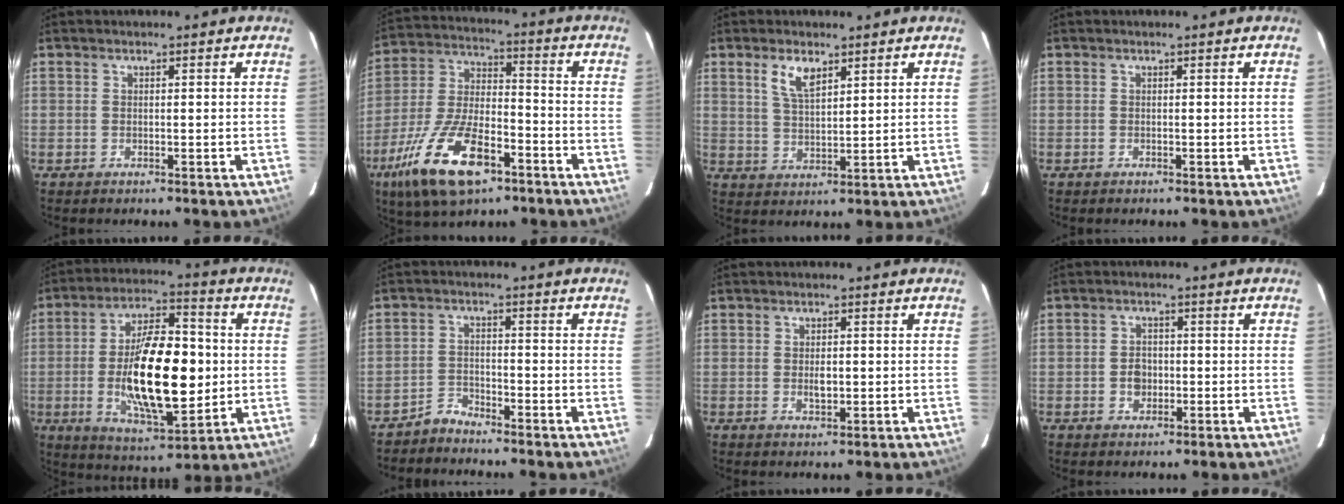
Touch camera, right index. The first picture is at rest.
{"total": 19.1, "force": [-10.5, 7.8, 13.9], "torque": [-0.293, -0.024, -0.190]}
{"total": 5.4, "force": [3.1, 2.2, 3.8], "torque": [-0.071, 0.003, 0.063]}
{"total": 0.0}
{"total": 20.5, "force": [-1.5, 8.0, 18.8], "torque": [-0.333, 0.001, -0.016]}
{"total": 3.0, "force": [-2.9, 0.8, -0.2], "torque": [0.001, 0.007, -0.058]}
{"total": 2.6, "force": [-0.2, 1.4, 2.1], "torque": [-0.036, -0.001, -0.002]}
{"total": 3.3, "force": [-0.7, 2.8, 1.6], "torque": [-0.029, 0.007, -0.010]}